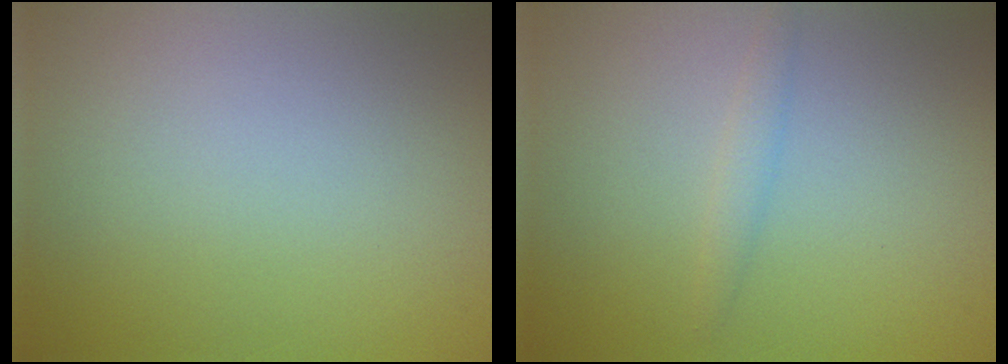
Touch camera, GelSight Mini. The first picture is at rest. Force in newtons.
{"total": 1.2, "press": 1.2, "slide": 0.1}